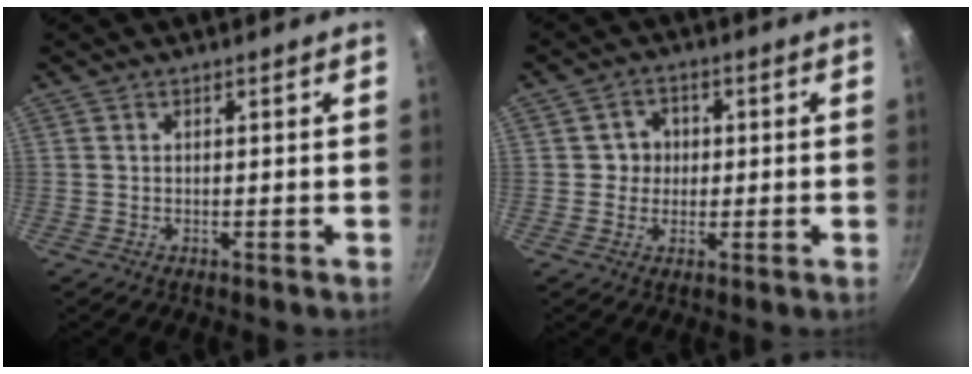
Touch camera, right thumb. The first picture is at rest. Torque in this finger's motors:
{"motor_torque": [0.03, 0.12, 0.07, 0.05, 0.02]}